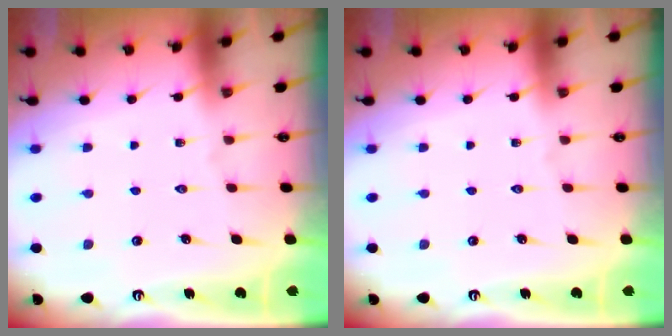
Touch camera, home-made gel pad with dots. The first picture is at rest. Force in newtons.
{"total": 0.0}